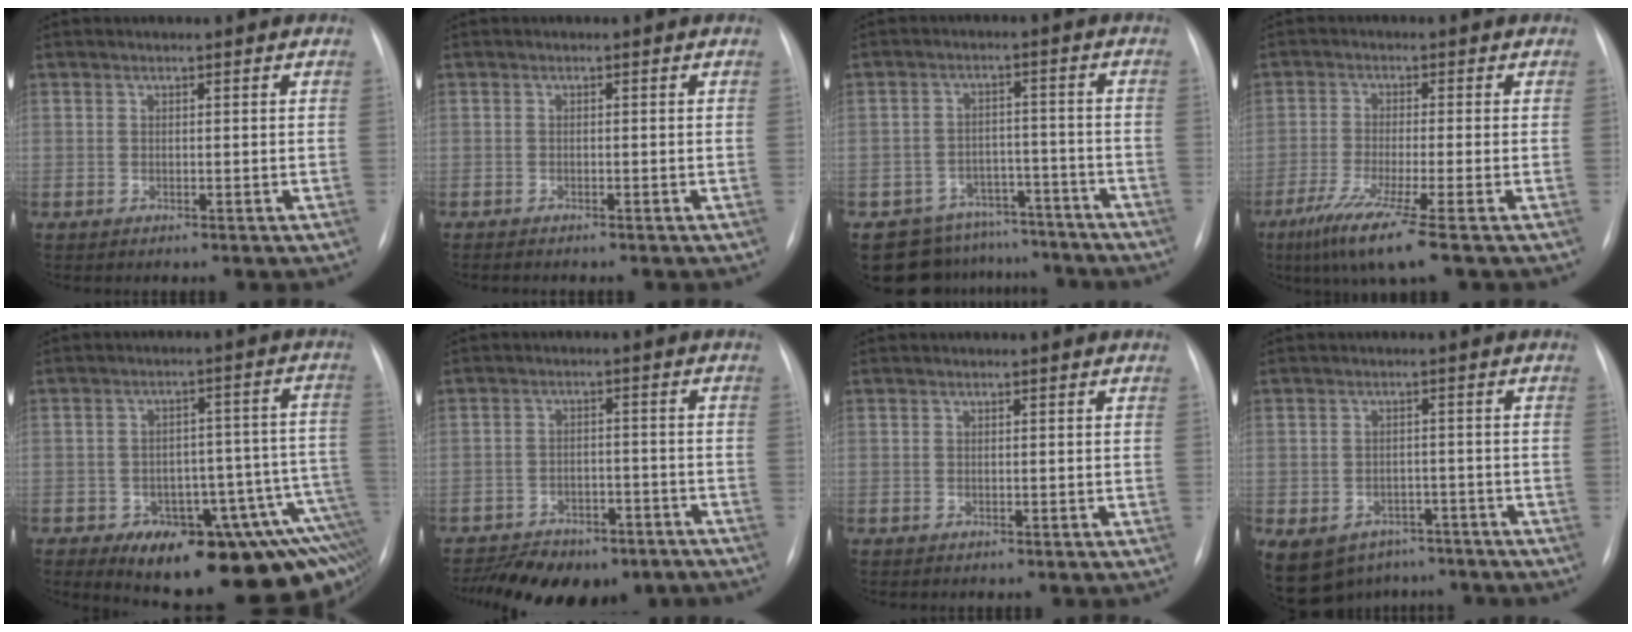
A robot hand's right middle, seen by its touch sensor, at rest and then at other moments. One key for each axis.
{"total": 1.8, "fx": -1.6, "fy": 0.4, "fz": 0.8, "tx": -0.014, "ty": -0.004, "tz": -0.017}
{"total": 10.2, "fx": -8.8, "fy": 5.1, "fz": -0.3, "tx": 0.013, "ty": 0.039, "tz": -0.116}
{"total": 8.6, "fx": -5.4, "fy": -0.8, "fz": 6.7, "tx": -0.123, "ty": -0.030, "tz": -0.098}
{"total": 20.4, "fx": -11.9, "fy": 7.4, "fz": 14.8, "tx": -0.084, "ty": 0.047, "tz": -0.139}
{"total": 15.9, "fx": -12.2, "fy": 7.3, "fz": 7.1, "tx": -0.140, "ty": -0.002, "tz": -0.164}
{"total": 0.0}
{"total": 17.0, "fx": -10.0, "fy": 12.3, "fz": 6.0, "tx": -0.179, "ty": 0.004, "tz": -0.120}